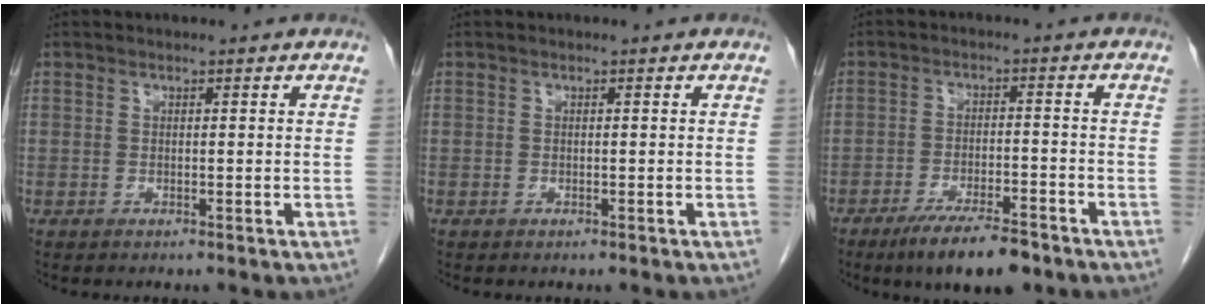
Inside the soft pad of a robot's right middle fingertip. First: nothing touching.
{"total": 0.0}
{"total": 9.1, "force": [-6.7, 1.9, 5.8], "torque": [-0.092, -0.012, -0.109]}